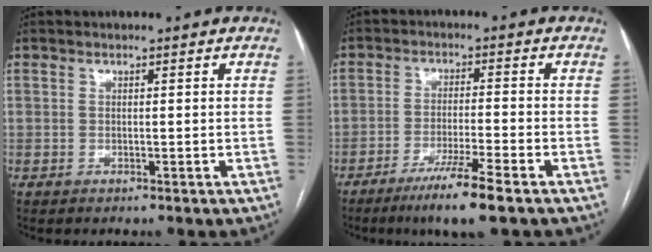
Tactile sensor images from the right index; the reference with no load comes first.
{"total": 7.8, "force": [-5.1, -0.3, 5.9], "torque": [-0.105, -0.021, -0.090]}